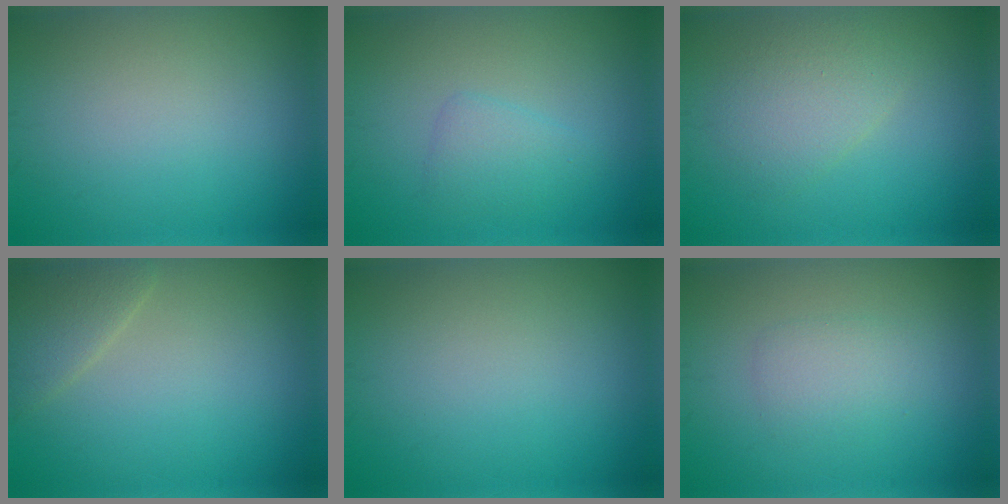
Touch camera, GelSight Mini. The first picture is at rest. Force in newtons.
{"total": 1.9, "press": 1.9, "slide": 0.2}
{"total": 3.0, "press": 3.0, "slide": 0.2}
{"total": 2.5, "press": 2.5, "slide": 0.2}
{"total": 0.0}
{"total": 1.9, "press": 1.9, "slide": 0.0}